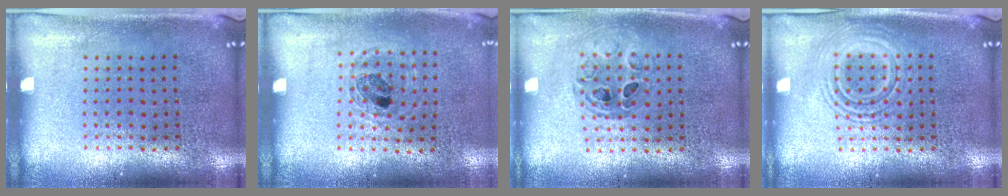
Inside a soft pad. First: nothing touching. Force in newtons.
{"total": 0.9, "press": 0.9, "slide": 0.1}
{"total": 0.8, "press": 0.8, "slide": 0.1}
{"total": 2.6, "press": 2.6, "slide": 0.5}